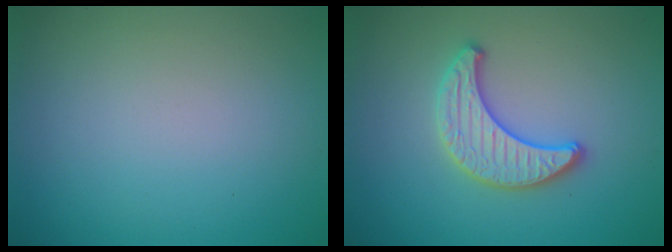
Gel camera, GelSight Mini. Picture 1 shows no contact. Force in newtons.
{"total": 3.4, "press": 3.3, "slide": 0.5}